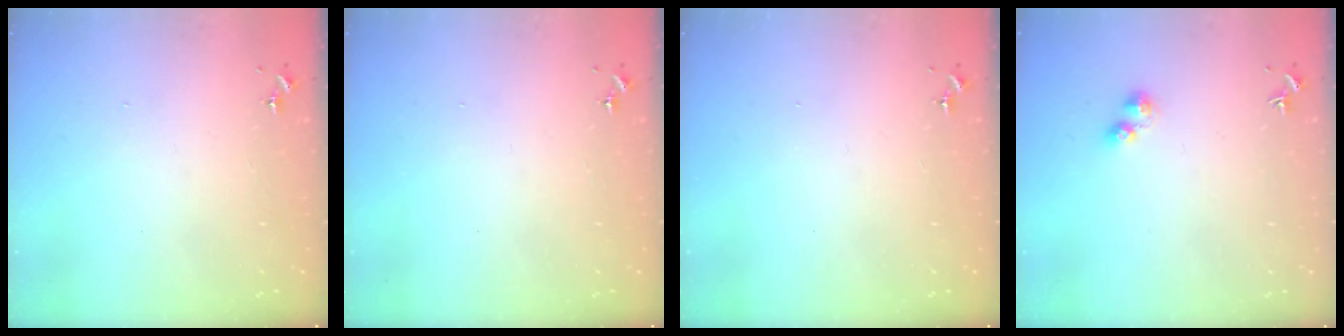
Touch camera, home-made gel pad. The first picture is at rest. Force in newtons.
{"total": 0.0}
{"total": 0.0}
{"total": 3.2, "press": 3.2, "slide": 0.4}